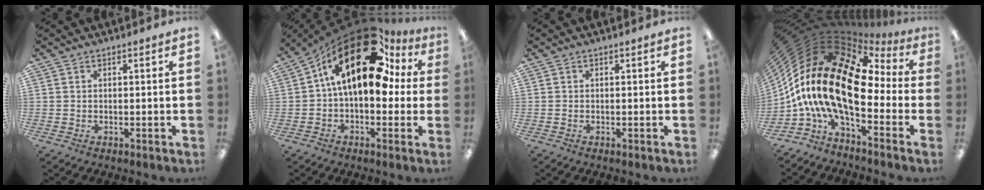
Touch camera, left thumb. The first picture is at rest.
{"total": 22.3, "force": [9.7, 11.3, 16.6], "torque": [-0.269, -0.051, 0.163]}
{"total": 0.0}
{"total": 22.6, "force": [-0.6, 10.8, 19.9], "torque": [-0.432, -0.020, -0.004]}